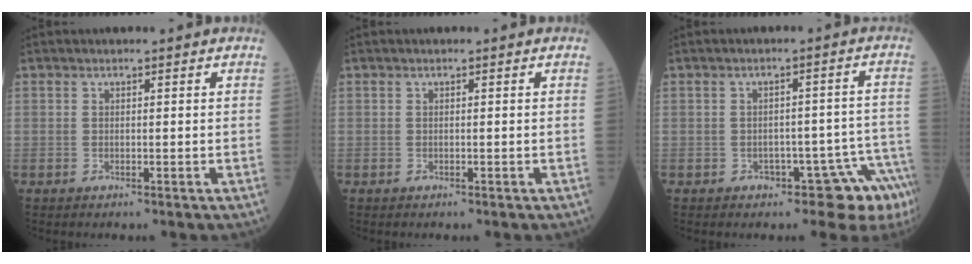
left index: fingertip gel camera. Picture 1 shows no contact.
{"total": 0.0}
{"total": 8.4, "force": [-5.8, 4.0, 4.5], "torque": [-0.025, 0.038, -0.070]}